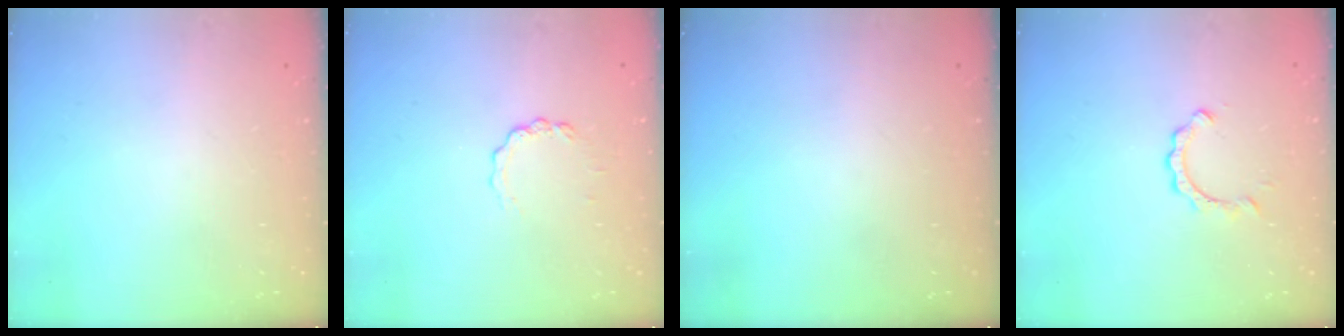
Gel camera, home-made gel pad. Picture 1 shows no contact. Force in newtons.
{"total": 2.8, "press": 2.8, "slide": 0.3}
{"total": 0.0}
{"total": 2.4, "press": 2.4, "slide": 0.3}